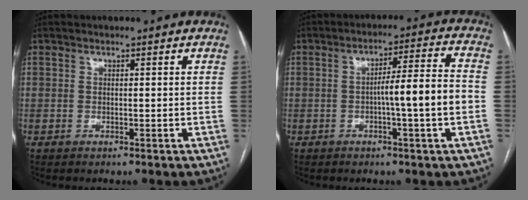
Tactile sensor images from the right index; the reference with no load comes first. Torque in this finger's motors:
{"motor_torque": [1.35, -0.23, 0.54, 0.12]}